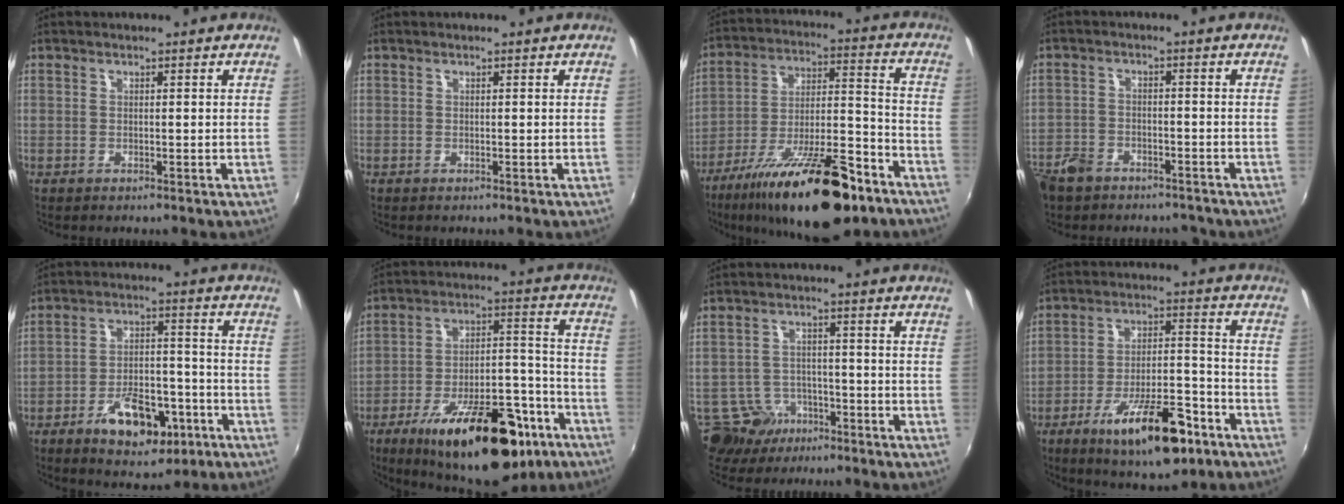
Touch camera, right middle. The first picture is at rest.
{"total": 0.0}
{"total": 24.5, "force": [-16.3, 7.2, 16.9], "torque": [-0.292, -0.029, -0.252]}
{"total": 8.9, "force": [-6.5, 5.4, 2.9], "torque": [-0.087, 0.011, -0.103]}
{"total": 11.8, "force": [-6.4, 5.8, 8.1], "torque": [-0.143, 0.016, -0.087]}
{"total": 25.5, "force": [-16.0, 9.8, 17.4], "torque": [-0.275, -0.005, -0.224]}
{"total": 6.5, "force": [-4.4, 4.7, 0.5], "torque": [-0.022, 0.020, -0.071]}
{"total": 16.3, "force": [-9.7, 5.0, 12.1], "torque": [-0.202, -0.006, -0.144]}